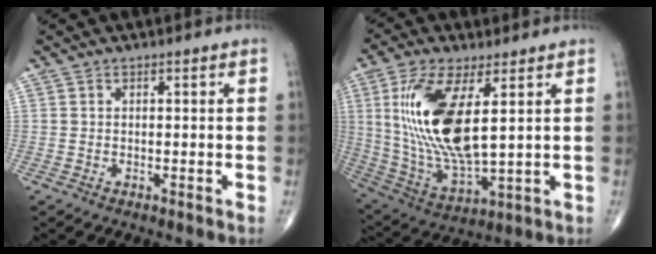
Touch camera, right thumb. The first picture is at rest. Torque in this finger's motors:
{"motor_torque": [0.67, 3.63, 1.78, 0.51, 0.71]}